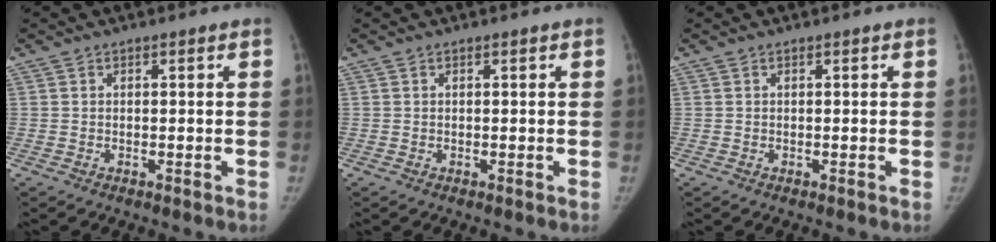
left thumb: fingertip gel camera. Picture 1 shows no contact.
{"total": 0.0}
{"total": 0.0}